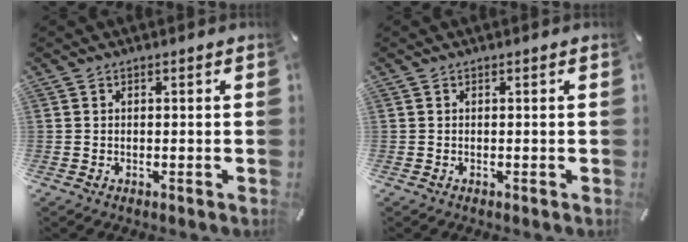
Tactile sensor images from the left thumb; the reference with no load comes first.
{"total": 0.0}